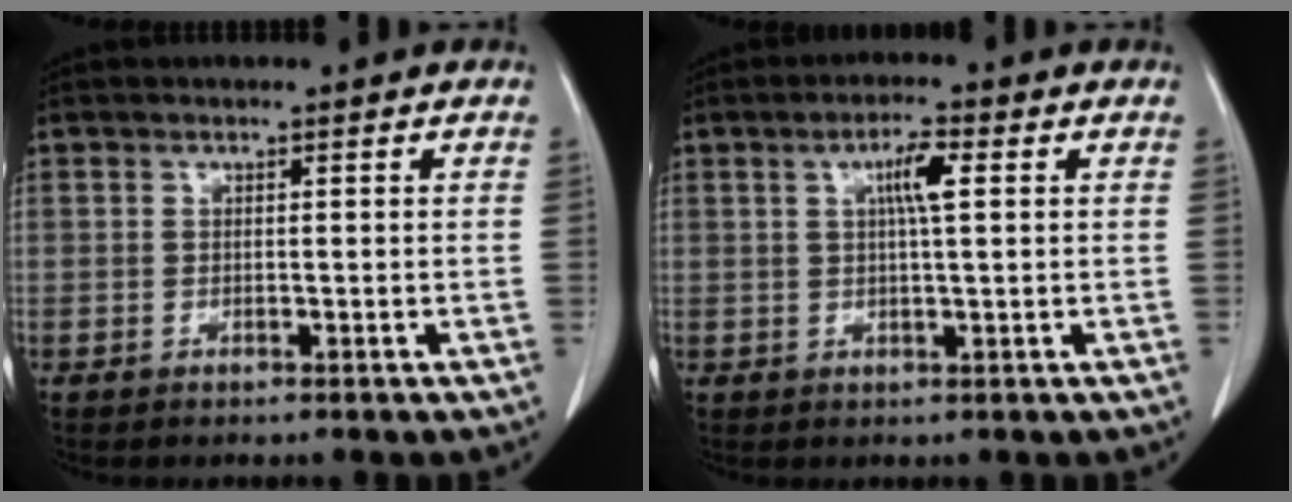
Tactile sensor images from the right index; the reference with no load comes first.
{"total": 4.2, "force": [1.2, 0.4, 4.0], "torque": [-0.073, 0.004, 0.021]}